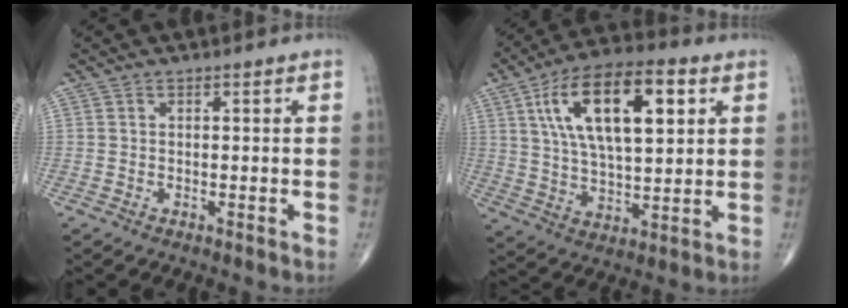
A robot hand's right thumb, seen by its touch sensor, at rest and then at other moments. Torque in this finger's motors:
{"motor_torque": [-1.21, 2.82, 1.92, 0.85, 0.19]}